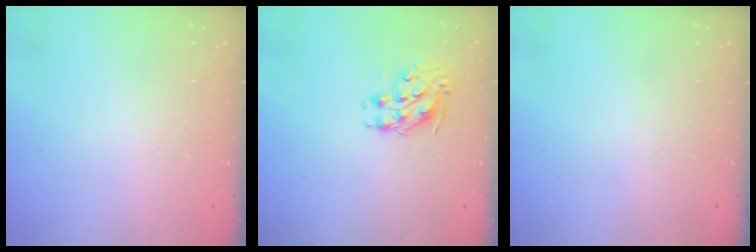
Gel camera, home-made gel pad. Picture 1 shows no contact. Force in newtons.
{"total": 8.9, "press": 8.9, "slide": 0.7}
{"total": 0.0}